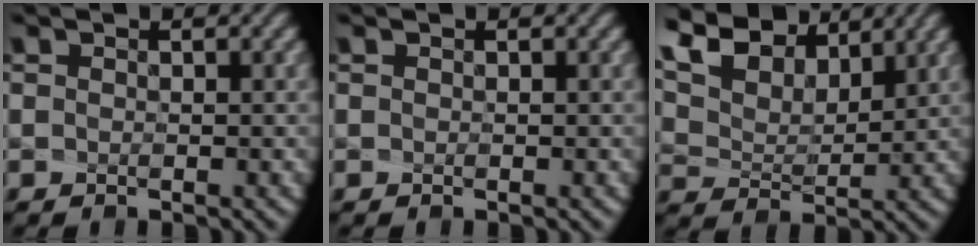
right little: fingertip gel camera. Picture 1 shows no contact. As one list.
[{"total": 0.0}, {"total": 11.2, "force": [7.8, 5.9, 5.3], "torque": [-0.146, 0.020, 0.146]}]